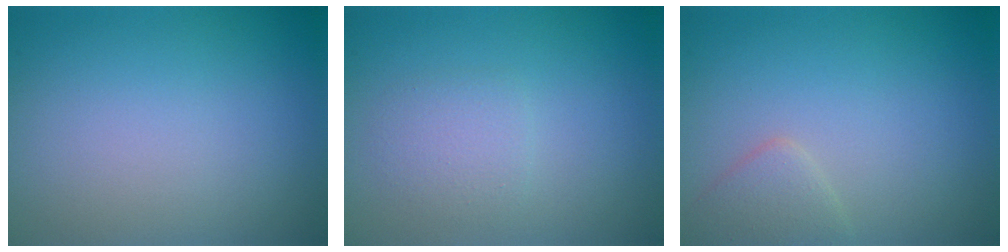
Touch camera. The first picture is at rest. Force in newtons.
{"total": 1.9, "press": 1.9, "slide": 0.0}
{"total": 1.8, "press": 1.8, "slide": 0.0}